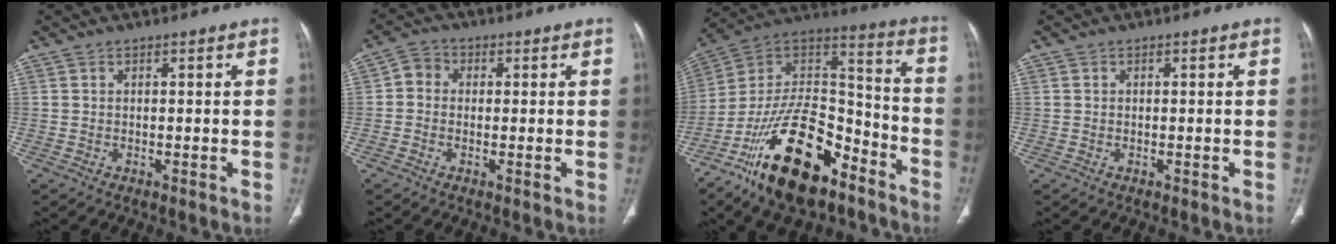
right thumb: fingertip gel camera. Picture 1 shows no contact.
{"total": 3.7, "force": [0.0, 3.3, 1.8], "torque": [-0.016, 0.009, -0.012]}
{"total": 24.5, "force": [-14.7, 11.3, 16.1], "torque": [-0.279, 0.081, -0.253]}
{"total": 0.0}